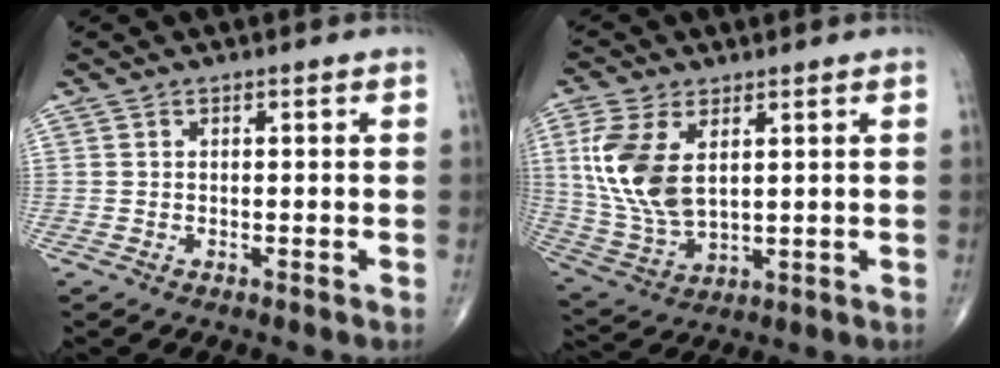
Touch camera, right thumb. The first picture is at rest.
{"total": 13.2, "force": [3.4, 7.4, 10.4], "torque": [-0.225, -0.012, 0.077]}